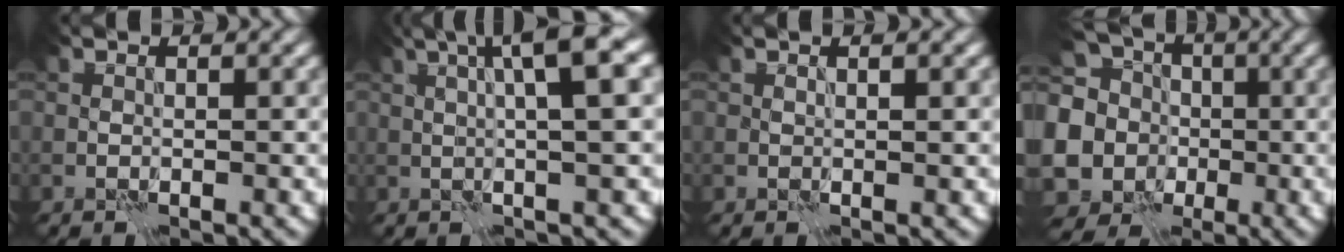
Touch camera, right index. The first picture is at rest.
{"total": 7.1, "force": [2.3, 1.3, 6.6], "torque": [-0.080, 0.022, 0.037]}
{"total": 1.2, "force": [0.6, 0.4, 1.0], "torque": [-0.014, 0.001, 0.005]}
{"total": 11.2, "force": [-1.5, 10.1, 4.6], "torque": [-0.131, 0.001, -0.041]}